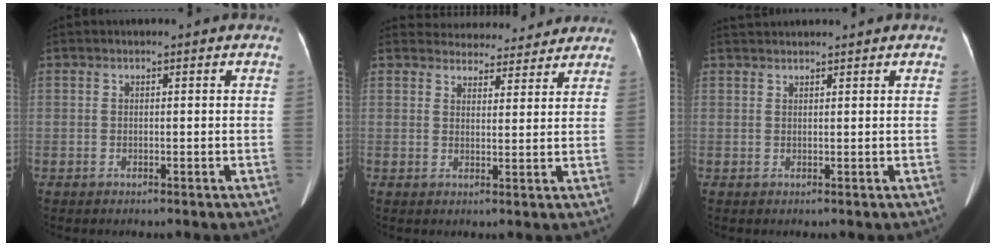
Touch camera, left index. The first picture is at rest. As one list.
[{"total": 11.2, "force": [10.7, 3.2, 1.3], "torque": [0.009, 0.005, 0.125]}, {"total": 3.6, "force": [3.4, 0.1, 1.0], "torque": [-0.010, 0.025, 0.053]}]